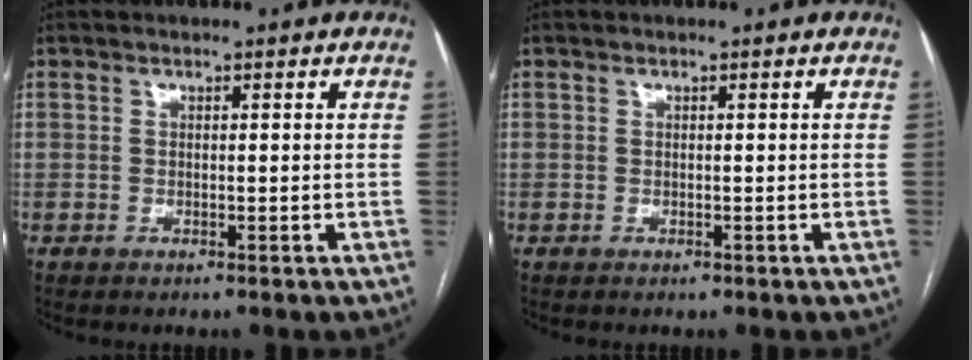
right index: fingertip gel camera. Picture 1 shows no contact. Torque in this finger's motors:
{"motor_torque": [0.04, -0.05, 0.00, 0.00]}